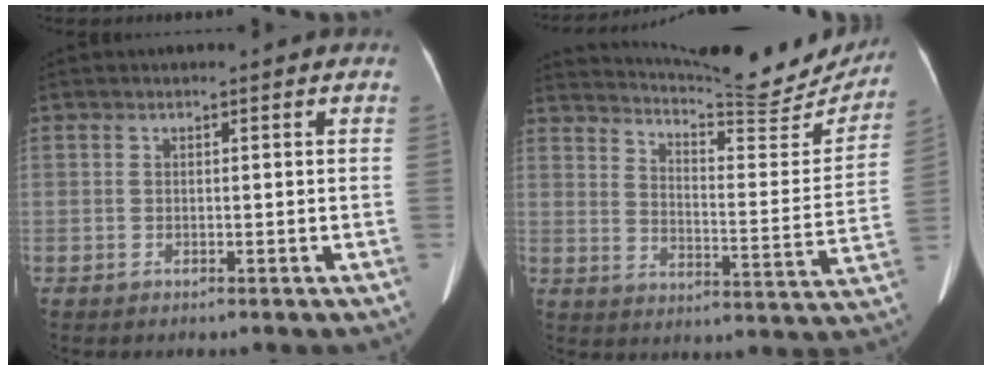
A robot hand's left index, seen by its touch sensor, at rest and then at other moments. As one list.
[{"total": 20.8, "force": [19.6, 2.5, 6.3], "torque": [-0.096, -0.067, 0.249]}]